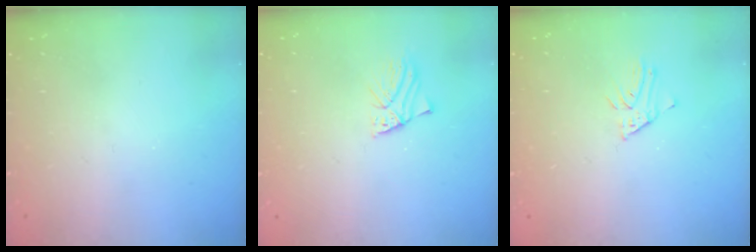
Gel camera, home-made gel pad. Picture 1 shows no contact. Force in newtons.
{"total": 1.8, "press": 1.8, "slide": 0.1}
{"total": 3.7, "press": 3.7, "slide": 0.3}